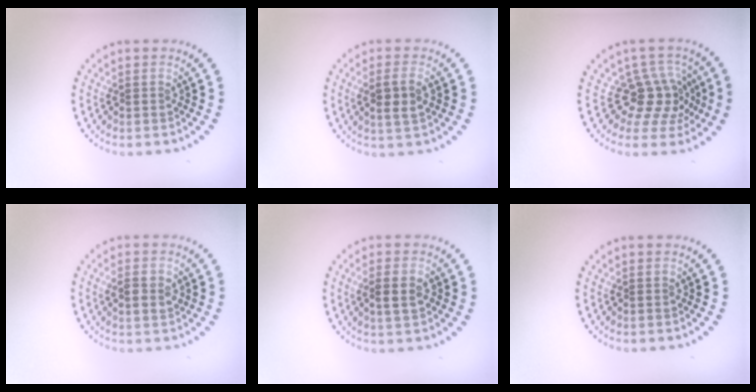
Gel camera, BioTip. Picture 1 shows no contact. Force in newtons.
{"total": 2.2, "press": 2.1, "slide": 0.7}
{"total": 3.8, "press": 2.9, "slide": 2.4}
{"total": 1.9, "press": 1.9, "slide": 0.1}
{"total": 1.9, "press": 1.8, "slide": 0.2}
{"total": 0.0}